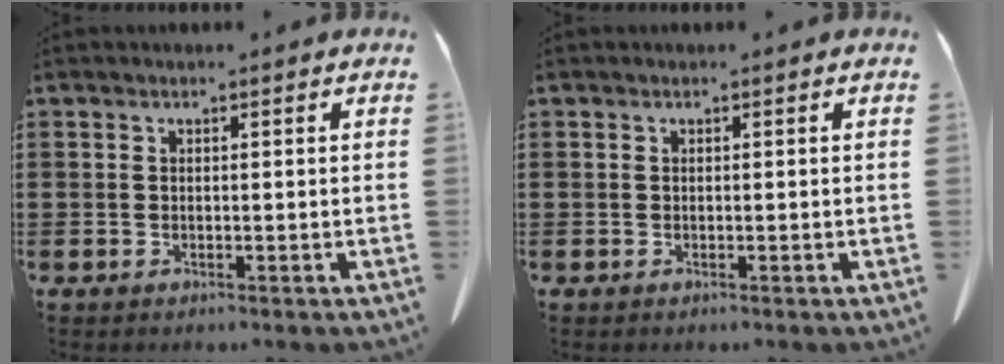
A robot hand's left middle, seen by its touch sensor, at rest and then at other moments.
{"total": 0.0}